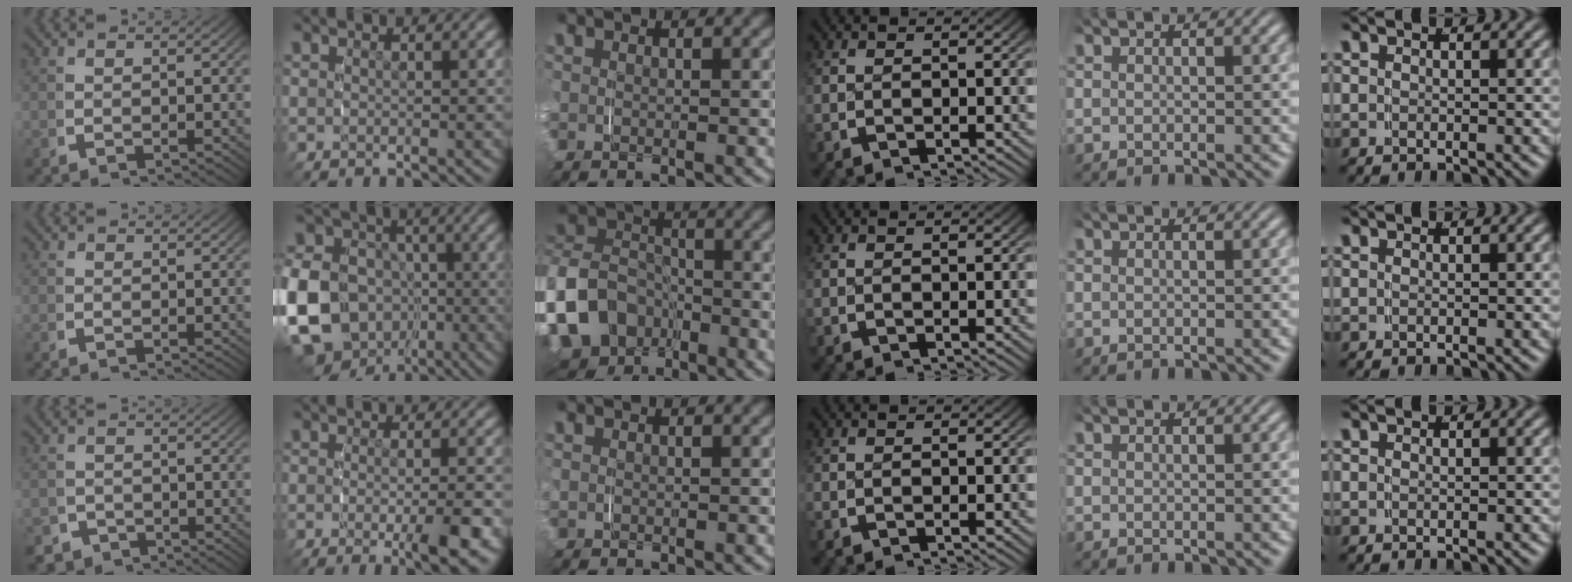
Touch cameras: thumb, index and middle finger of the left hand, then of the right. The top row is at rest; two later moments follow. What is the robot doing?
{"motion": "grasp_and_lifting", "object": "paper towel"}